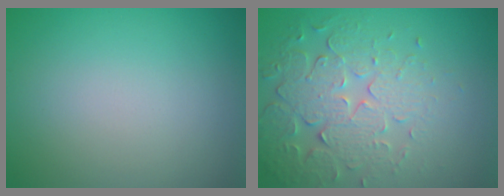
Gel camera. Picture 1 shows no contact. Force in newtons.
{"total": 5.0, "press": 4.4, "slide": 2.5}